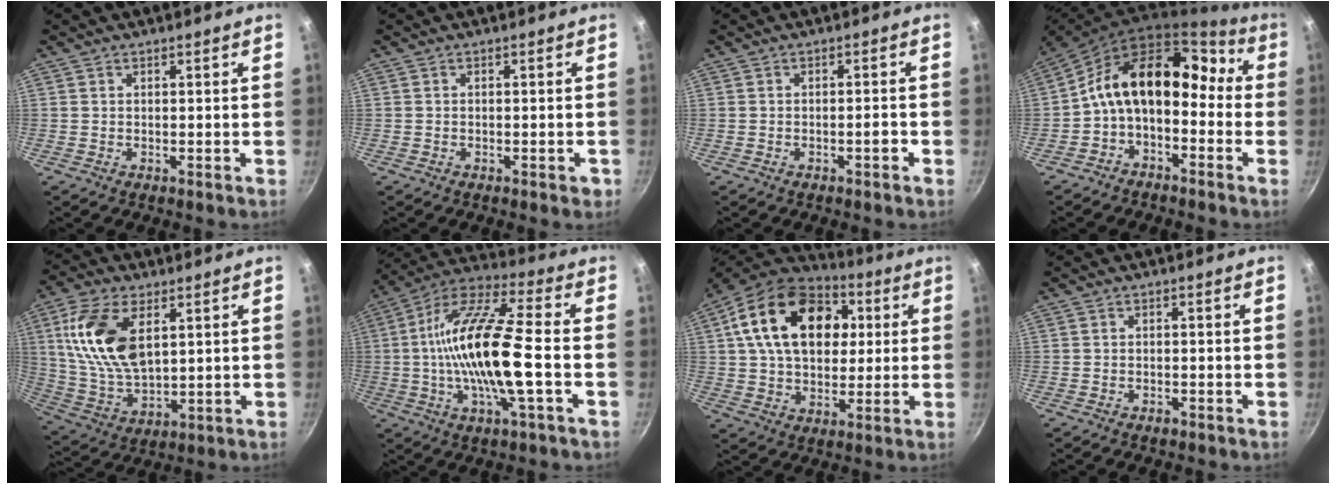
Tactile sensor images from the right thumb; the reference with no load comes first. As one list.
[{"total": 1.6, "force": [-0.8, 0.7, 1.1], "torque": [-0.015, 0.008, -0.008]}, {"total": 1.7, "force": [-1.0, 0.4, 1.3], "torque": [-0.016, 0.012, -0.014]}, {"total": 14.9, "force": [-2.6, 10.1, 10.6], "torque": [-0.150, 0.082, -0.067]}, {"total": 16.2, "force": [5.0, 8.8, 12.7], "torque": [-0.235, -0.013, 0.107]}, {"total": 19.7, "force": [-1.9, 4.6, 19.0], "torque": [-0.352, 0.028, -0.049]}, {"total": 23.0, "force": [5.9, 15.6, 15.9], "torque": [-0.240, 0.011, 0.086]}, {"total": 1.1, "force": [-0.8, 0.5, 0.6], "torque": [-0.015, 0.007, -0.013]}]